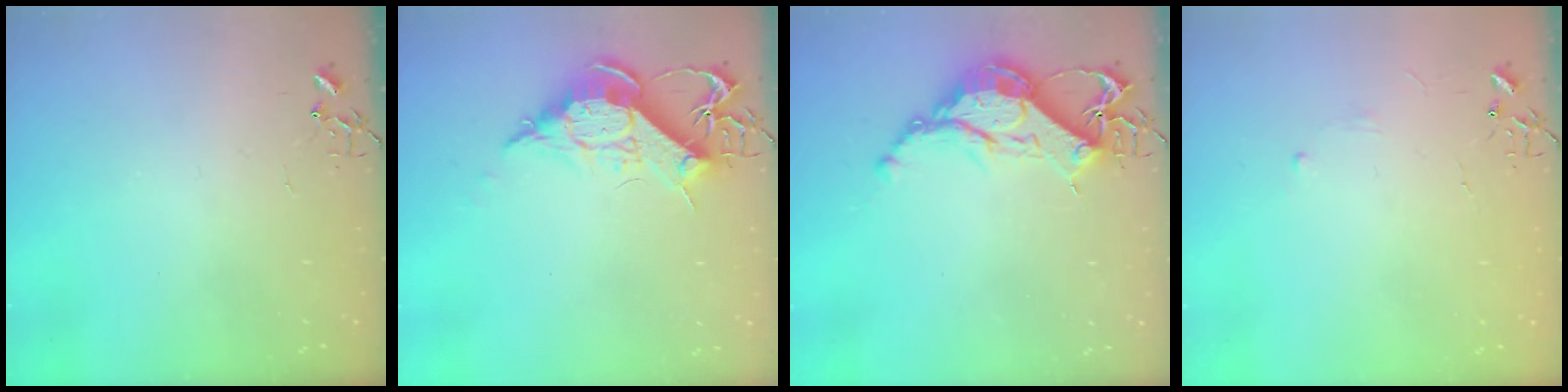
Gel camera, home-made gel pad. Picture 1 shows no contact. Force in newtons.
{"total": 12.6, "press": 12.6, "slide": 1.2}
{"total": 13.8, "press": 13.8, "slide": 1.1}
{"total": 2.9, "press": 2.8, "slide": 0.5}